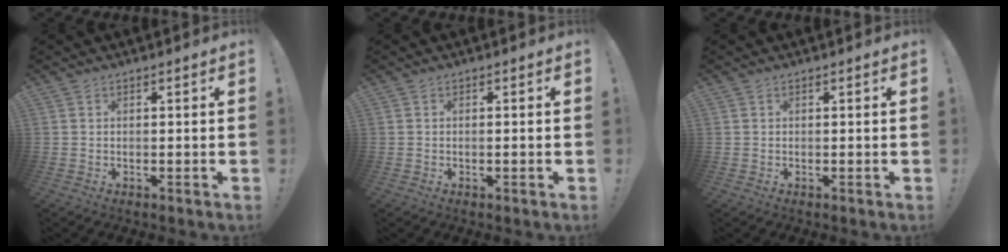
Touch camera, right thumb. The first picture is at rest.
{"total": 0.7, "force": [-0.4, -0.1, 0.6], "torque": [-0.009, 0.000, -0.008]}
{"total": 0.0}